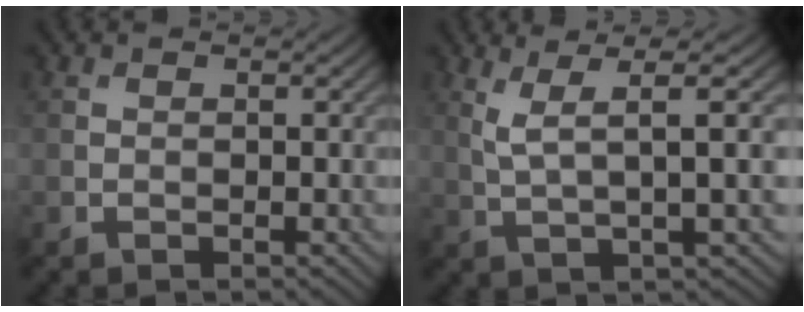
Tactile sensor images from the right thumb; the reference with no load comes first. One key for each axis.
{"total": 6.6, "fx": 2.5, "fy": 1.1, "fz": 6.0, "tx": -0.111, "ty": 0.017, "tz": 0.049}